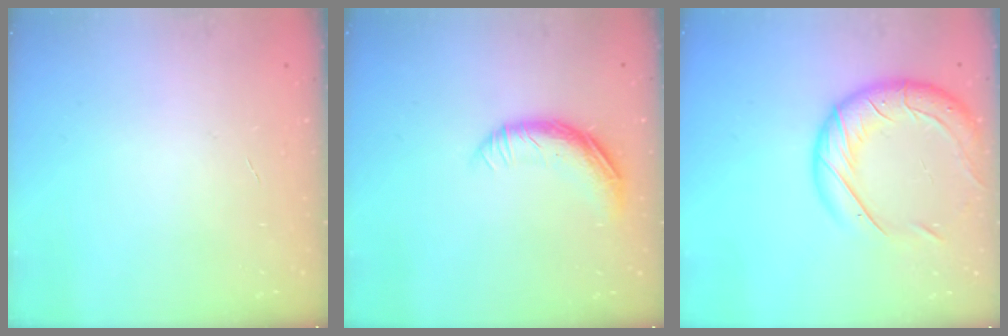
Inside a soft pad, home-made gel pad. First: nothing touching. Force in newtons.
{"total": 10.6, "press": 10.5, "slide": 1.7}
{"total": 17.3, "press": 17.2, "slide": 2.3}